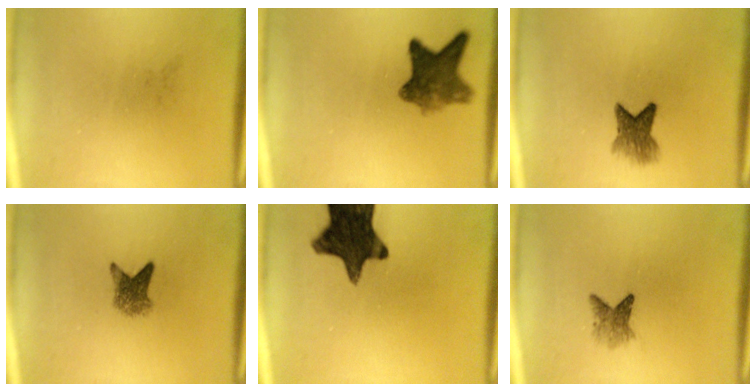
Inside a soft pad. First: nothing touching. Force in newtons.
{"total": 7.3}
{"total": 4.2}
{"total": 3.3}
{"total": 14.8}
{"total": 2.5}